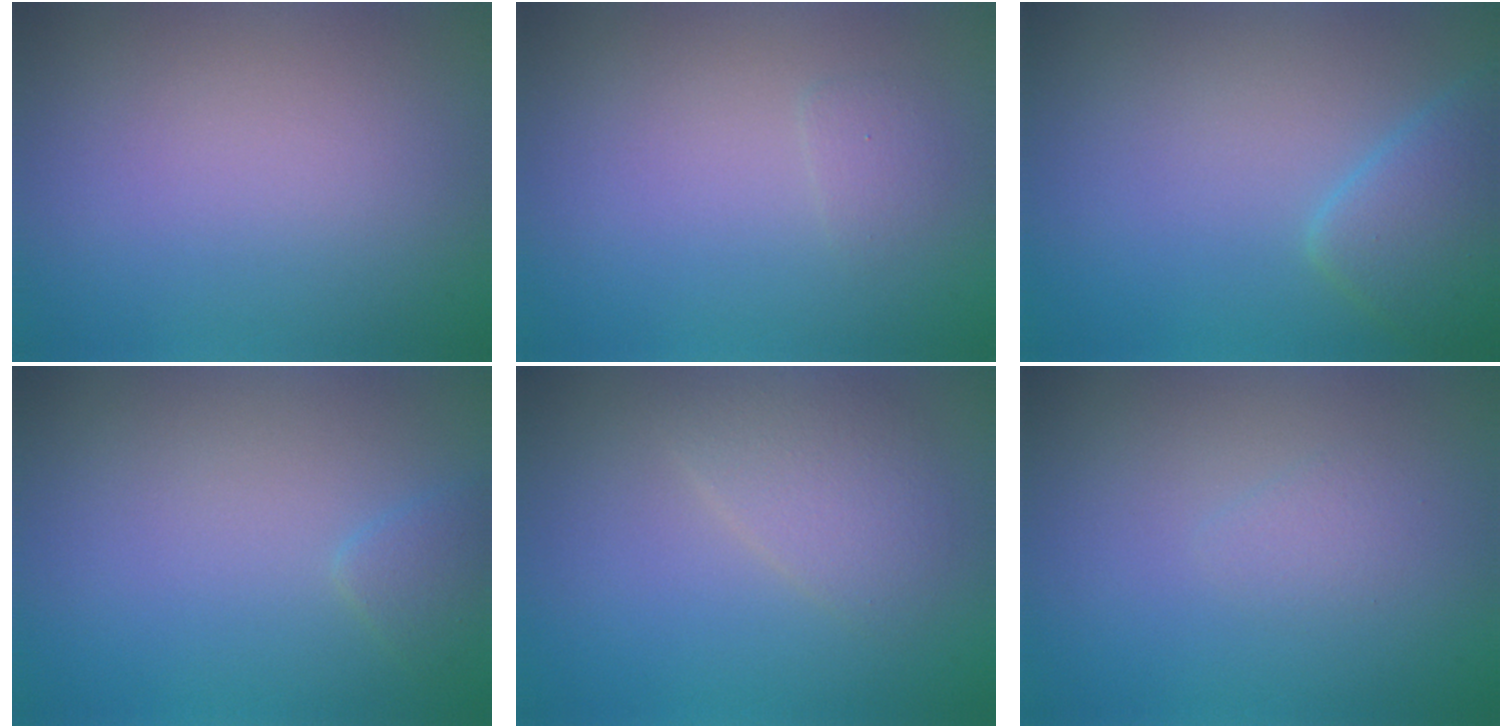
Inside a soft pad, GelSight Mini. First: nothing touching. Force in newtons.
{"total": 0.8, "press": 0.8, "slide": 0.0}
{"total": 3.4, "press": 3.4, "slide": 0.1}
{"total": 1.2, "press": 1.2, "slide": 0.1}
{"total": 2.6, "press": 2.5, "slide": 0.2}
{"total": 0.9, "press": 0.9, "slide": 0.1}